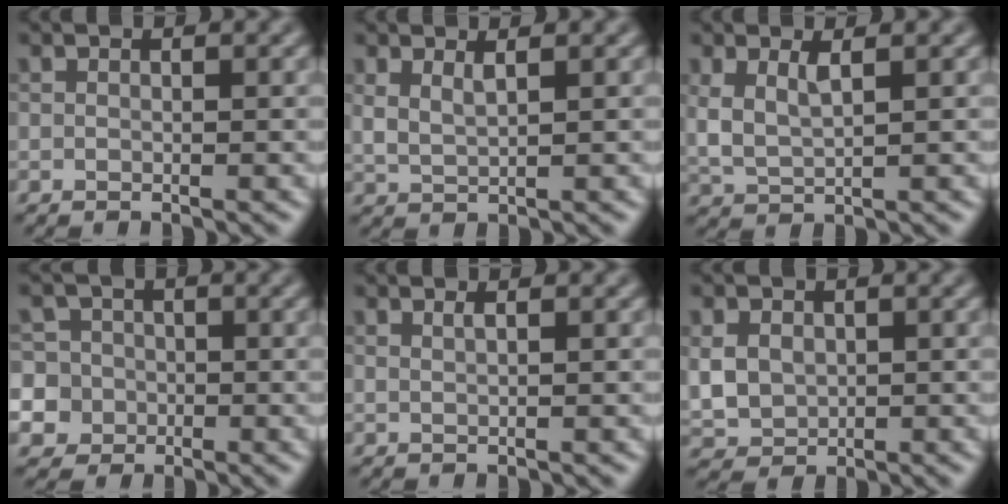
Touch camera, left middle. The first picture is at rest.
{"total": 1.6, "force": [1.1, 0.5, 1.0], "torque": [-0.025, -0.006, 0.024]}
{"total": 2.2, "force": [1.1, 0.8, 1.8], "torque": [-0.043, -0.007, 0.027]}
{"total": 9.8, "force": [-2.1, 9.3, 2.6], "torque": [-0.069, 0.008, -0.060]}
{"total": 0.7, "force": [0.5, 0.2, 0.5], "torque": [-0.006, 0.000, 0.009]}
{"total": 3.5, "force": [0.4, 2.9, 1.9], "torque": [-0.047, -0.003, 0.010]}